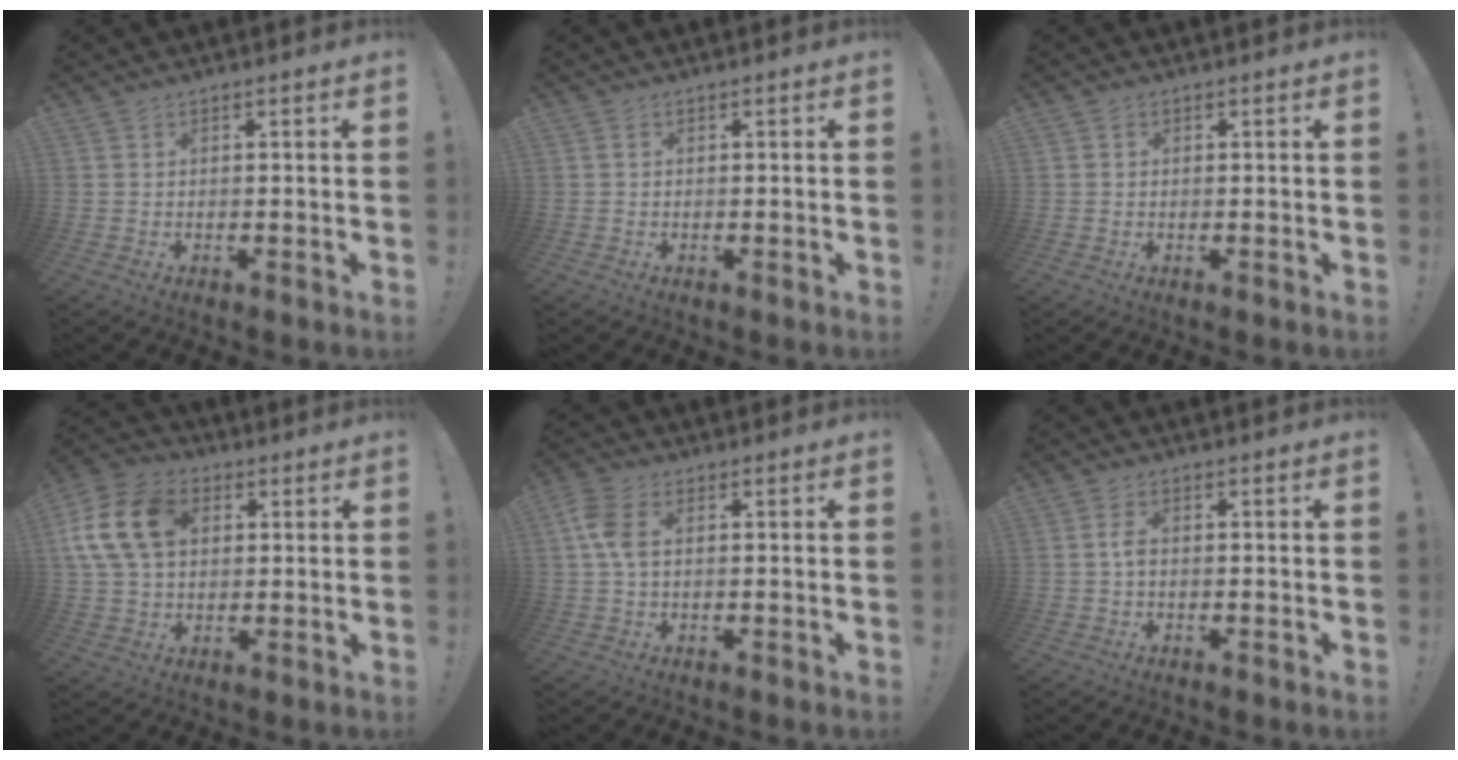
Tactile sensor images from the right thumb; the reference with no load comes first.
{"total": 0.5, "force": [-0.1, 0.4, 0.3], "torque": [-0.005, 0.003, -0.002]}
{"total": 0.6, "force": [0.1, 0.6, 0.0], "torque": [0.000, 0.002, 0.003]}
{"total": 16.4, "force": [4.1, 12.0, 10.3], "torque": [-0.200, 0.008, 0.083]}
{"total": 6.4, "force": [1.1, 3.4, 5.3], "torque": [-0.110, 0.001, 0.018]}
{"total": 2.6, "force": [-0.3, 1.3, 2.2], "torque": [-0.045, 0.010, -0.005]}